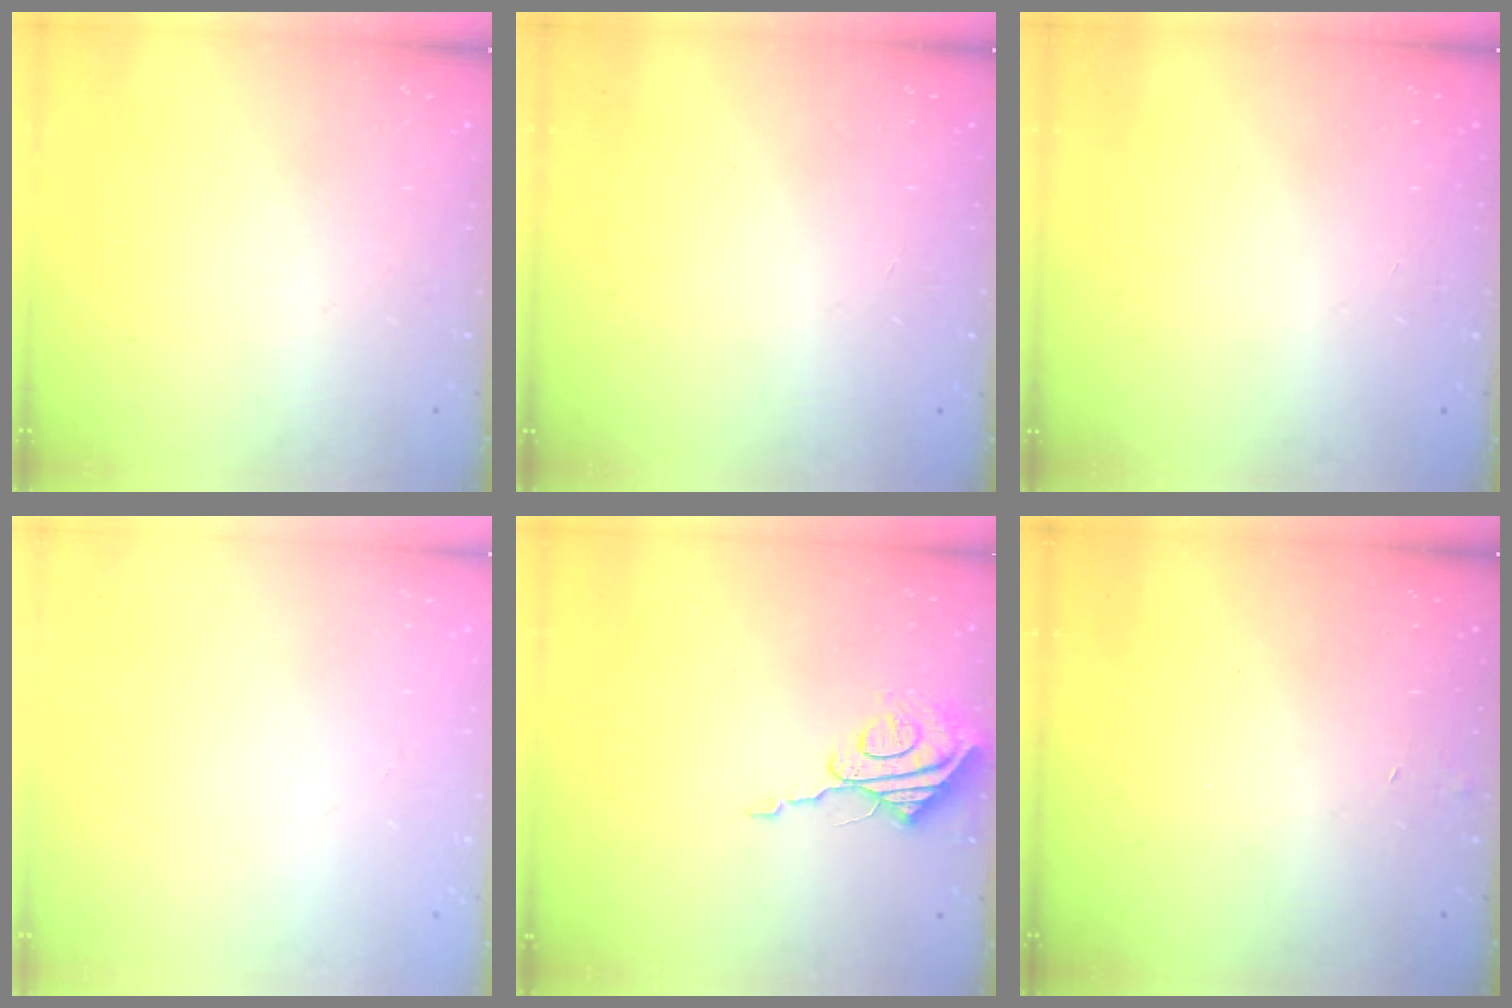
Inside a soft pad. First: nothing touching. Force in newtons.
{"total": 0.0}
{"total": 0.0}
{"total": 0.0}
{"total": 8.8, "press": 8.8, "slide": 0.9}
{"total": 4.3, "press": 4.2, "slide": 0.4}